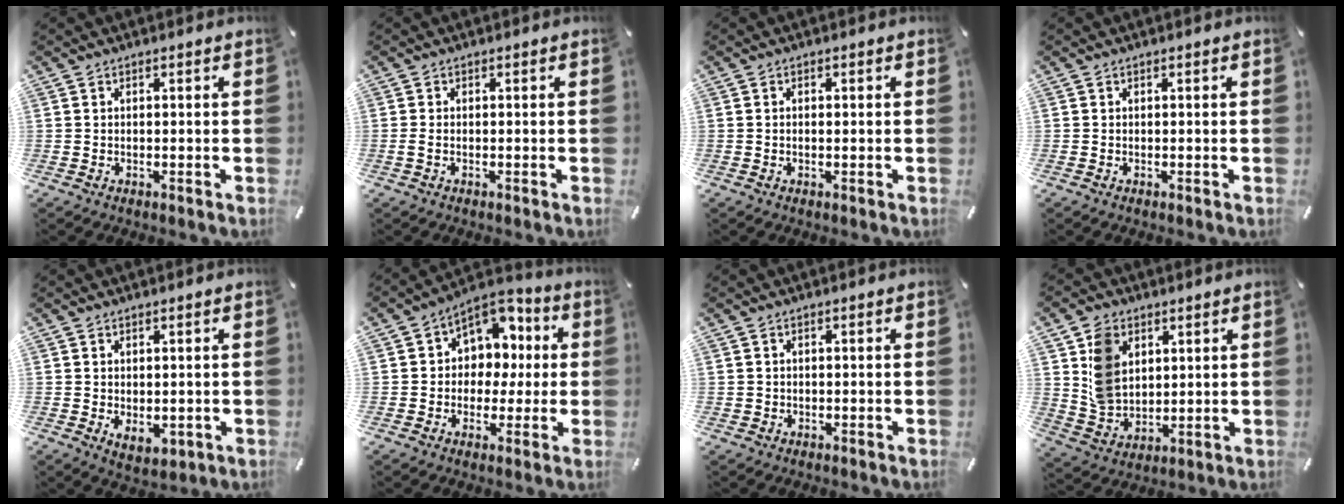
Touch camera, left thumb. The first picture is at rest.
{"total": 1.1, "force": [-0.3, 0.4, 1.0], "torque": [-0.019, 0.001, -0.007]}
{"total": 0.5, "force": [-0.1, 0.2, 0.5], "torque": [-0.009, 0.000, -0.002]}
{"total": 0.0}
{"total": 3.0, "force": [0.7, 2.1, 2.1], "torque": [-0.022, -0.005, 0.013]}
{"total": 9.4, "force": [1.8, 8.5, 3.4], "torque": [-0.052, -0.014, 0.038]}
{"total": 1.0, "force": [0.0, 1.0, 0.0], "torque": [0.000, 0.006, -0.002]}
{"total": 10.4, "force": [4.2, 8.1, 4.9], "torque": [-0.103, -0.001, 0.085]}